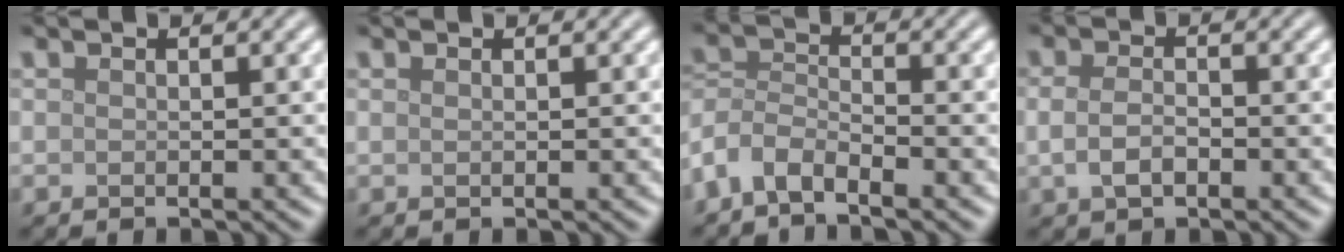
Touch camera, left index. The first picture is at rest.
{"total": 0.0}
{"total": 3.7, "force": [-2.8, 1.5, 1.9], "torque": [-0.040, 0.000, -0.069]}
{"total": 2.3, "force": [-0.5, 1.3, 1.8], "torque": [-0.041, -0.004, -0.013]}